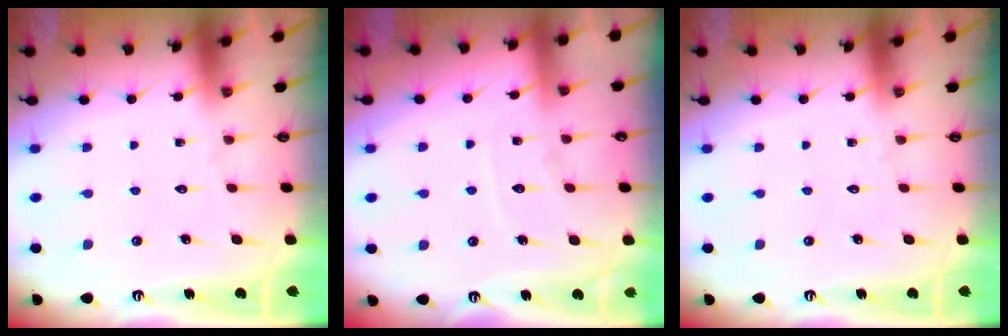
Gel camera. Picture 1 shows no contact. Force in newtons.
{"total": 5.6, "press": 5.6, "slide": 0.6}
{"total": 0.0}